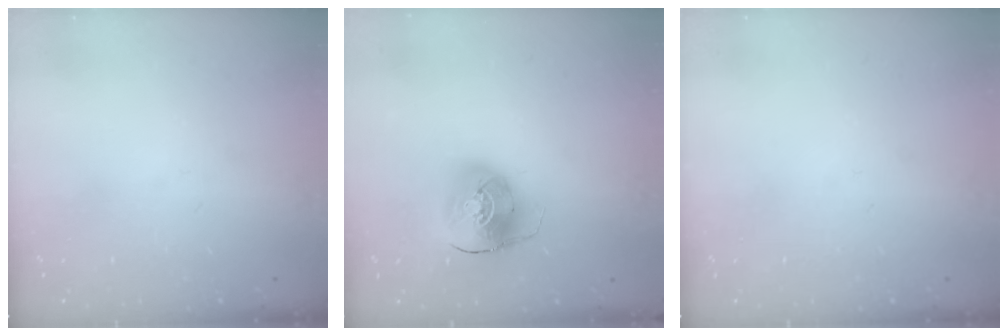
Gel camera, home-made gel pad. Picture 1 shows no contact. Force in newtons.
{"total": 10.4, "press": 10.3, "slide": 1.8}
{"total": 0.0}